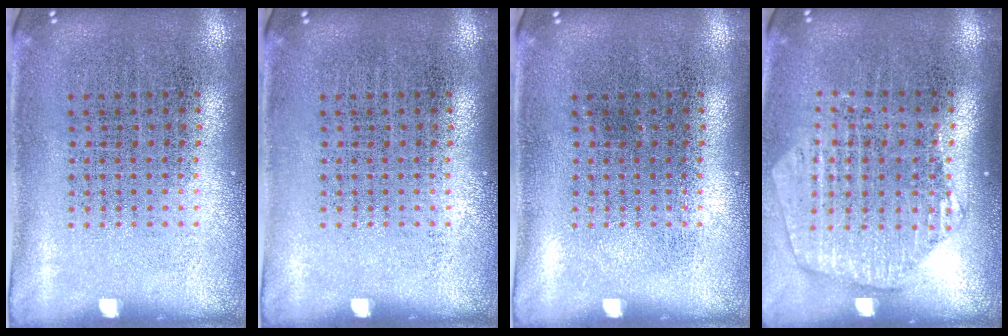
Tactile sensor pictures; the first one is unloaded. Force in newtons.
{"total": 0.0}
{"total": 0.0}
{"total": 1.7, "press": 1.6, "slide": 0.7}